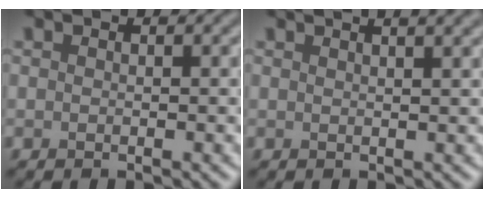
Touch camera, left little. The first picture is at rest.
{"total": 6.0, "force": [3.8, 2.6, 3.9], "torque": [-0.015, 0.045, 0.015]}